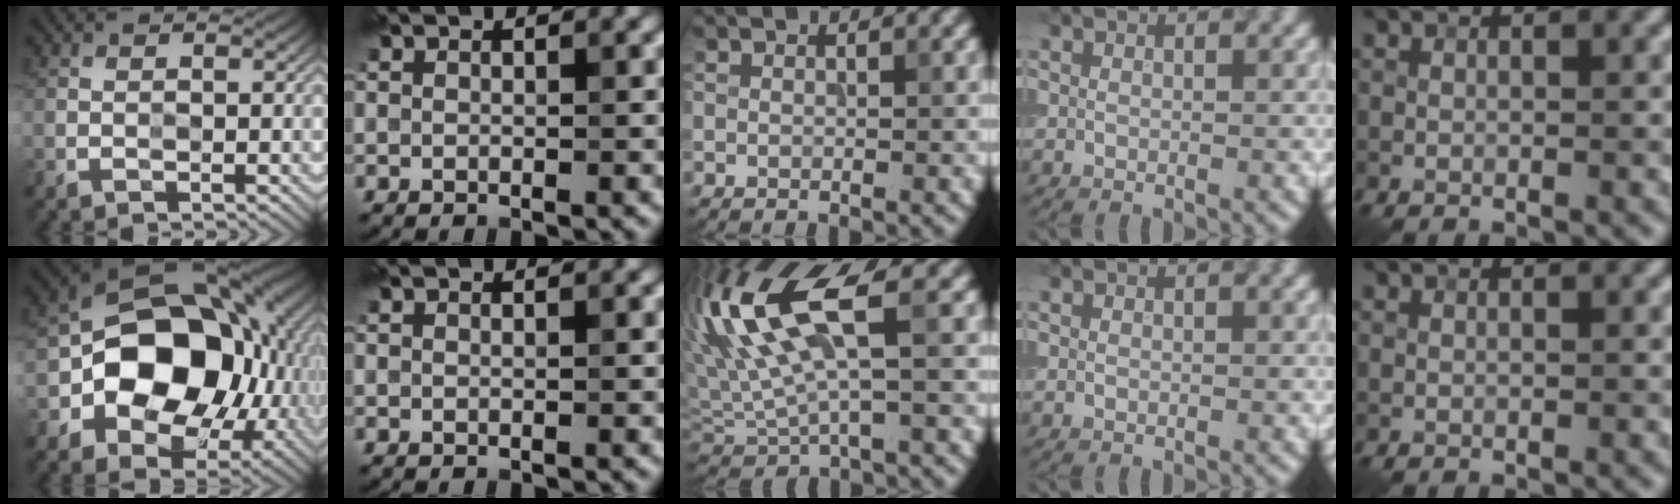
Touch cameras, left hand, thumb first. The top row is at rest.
{"thumb": {"total": 16.1, "force": [-1.0, 12.1, 10.6], "torque": [-0.146, -0.018, -0.025]}, "middle": {"total": 9.6, "force": [2.7, 3.2, 8.7], "torque": [-0.194, 0.011, 0.049]}}